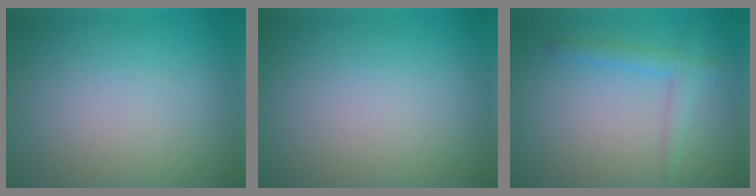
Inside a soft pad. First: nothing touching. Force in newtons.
{"total": 0.0}
{"total": 2.2, "press": 2.2, "slide": 0.0}